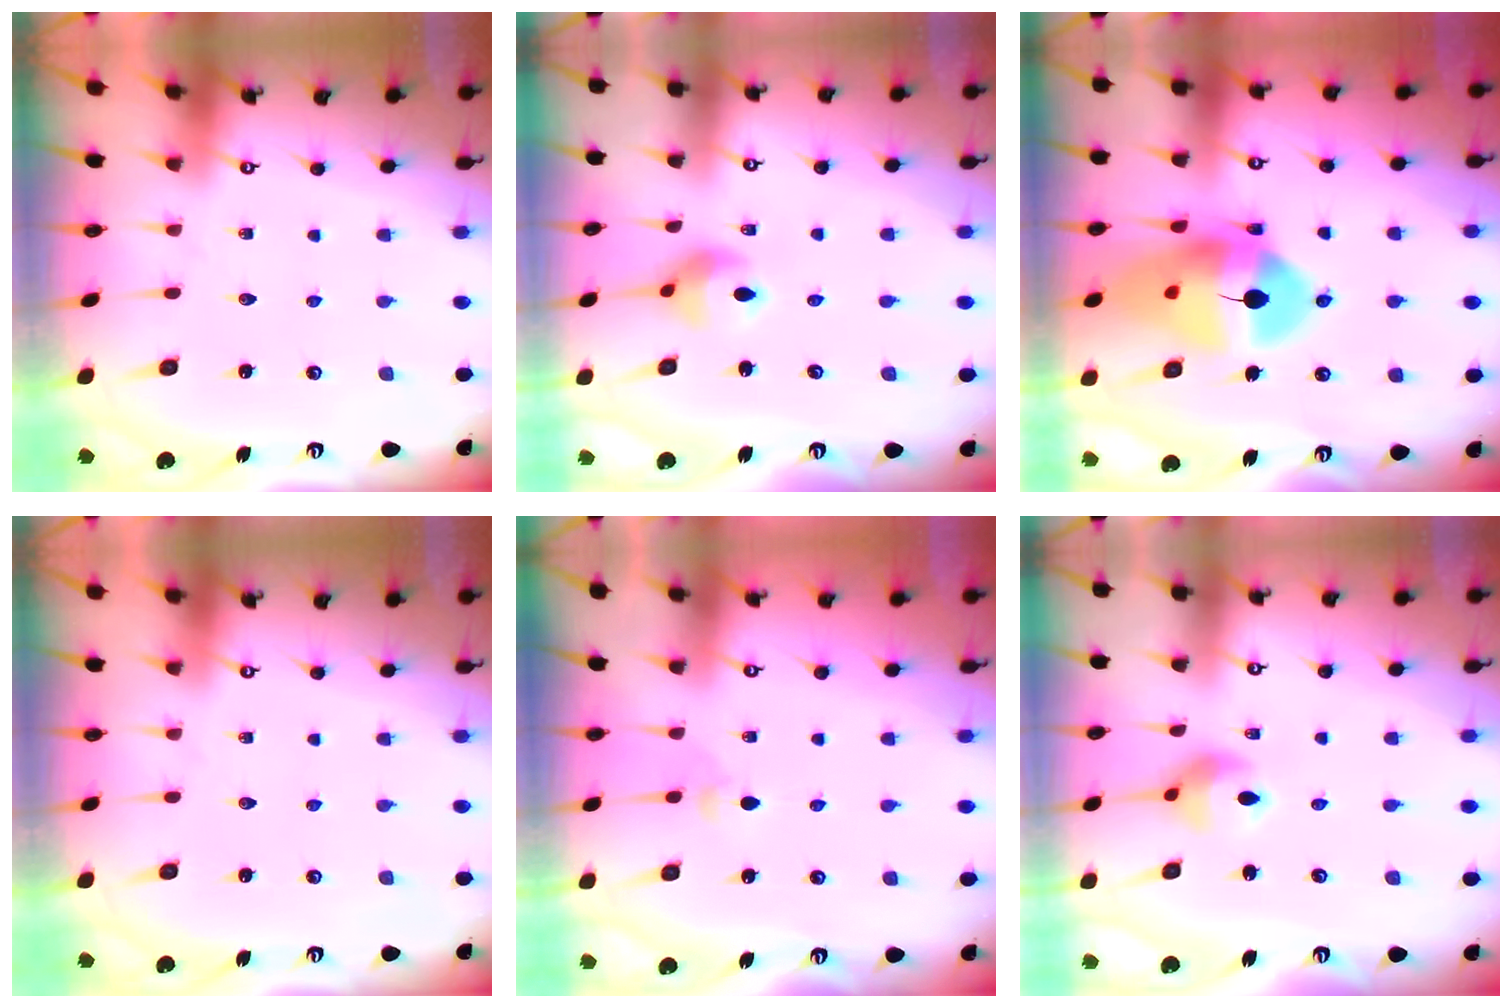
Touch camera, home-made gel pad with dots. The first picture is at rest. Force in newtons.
{"total": 7.2, "press": 7.2, "slide": 0.2}
{"total": 17.3, "press": 17.2, "slide": 1.7}
{"total": 0.0}
{"total": 3.0, "press": 2.9, "slide": 0.8}
{"total": 7.2, "press": 7.2, "slide": 0.2}